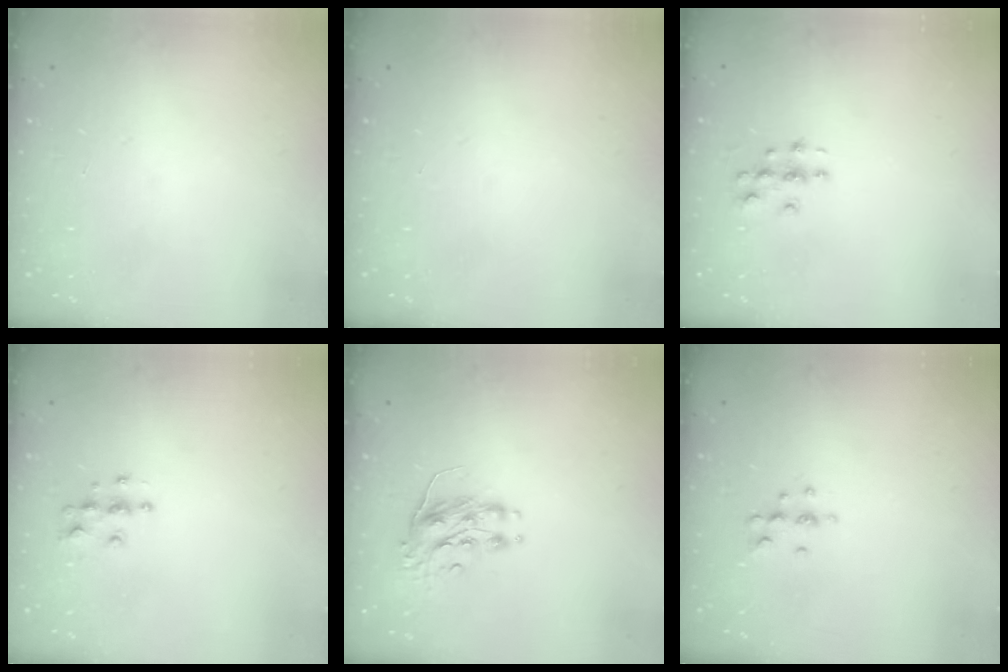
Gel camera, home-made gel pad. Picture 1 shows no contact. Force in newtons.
{"total": 0.0}
{"total": 3.5, "press": 3.4, "slide": 0.2}
{"total": 4.9, "press": 4.9, "slide": 0.1}
{"total": 8.0, "press": 8.0, "slide": 0.2}
{"total": 5.5, "press": 5.2, "slide": 1.6}